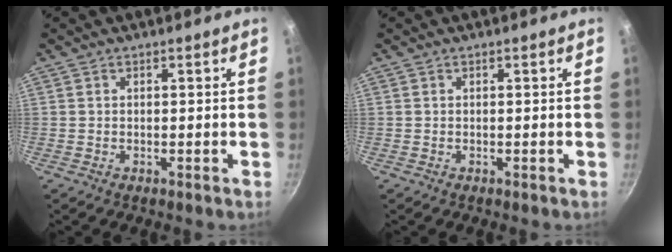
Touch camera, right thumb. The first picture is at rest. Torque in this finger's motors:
{"motor_torque": [0.04, 0.16, -0.18, -0.28, 0.01]}